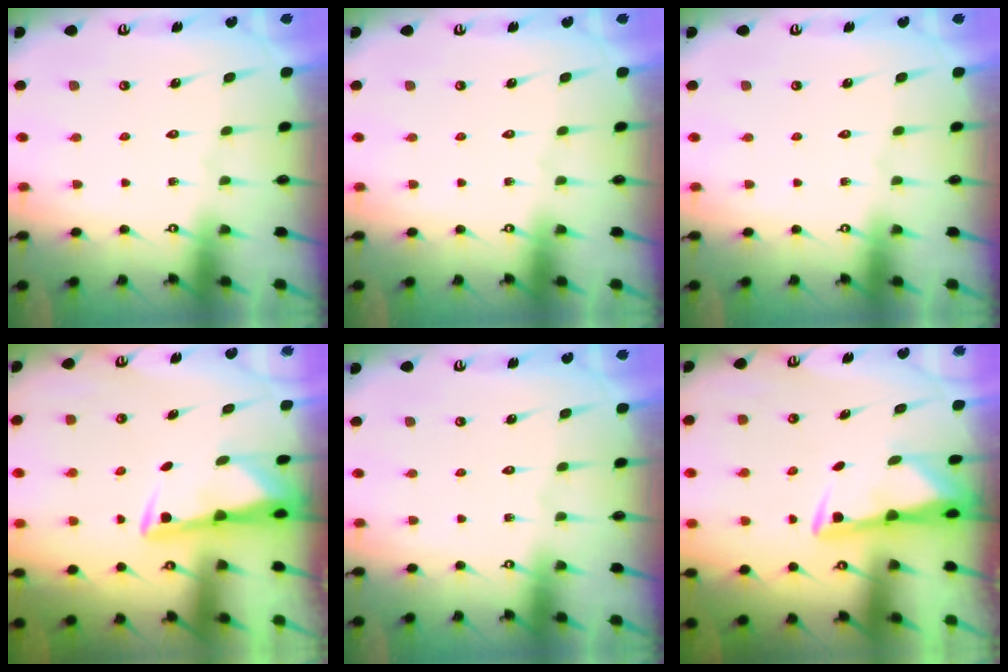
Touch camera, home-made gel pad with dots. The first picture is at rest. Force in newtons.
{"total": 0.0}
{"total": 0.0}
{"total": 2.9, "press": 2.9, "slide": 0.6}
{"total": 0.0}
{"total": 2.9, "press": 2.8, "slide": 0.5}